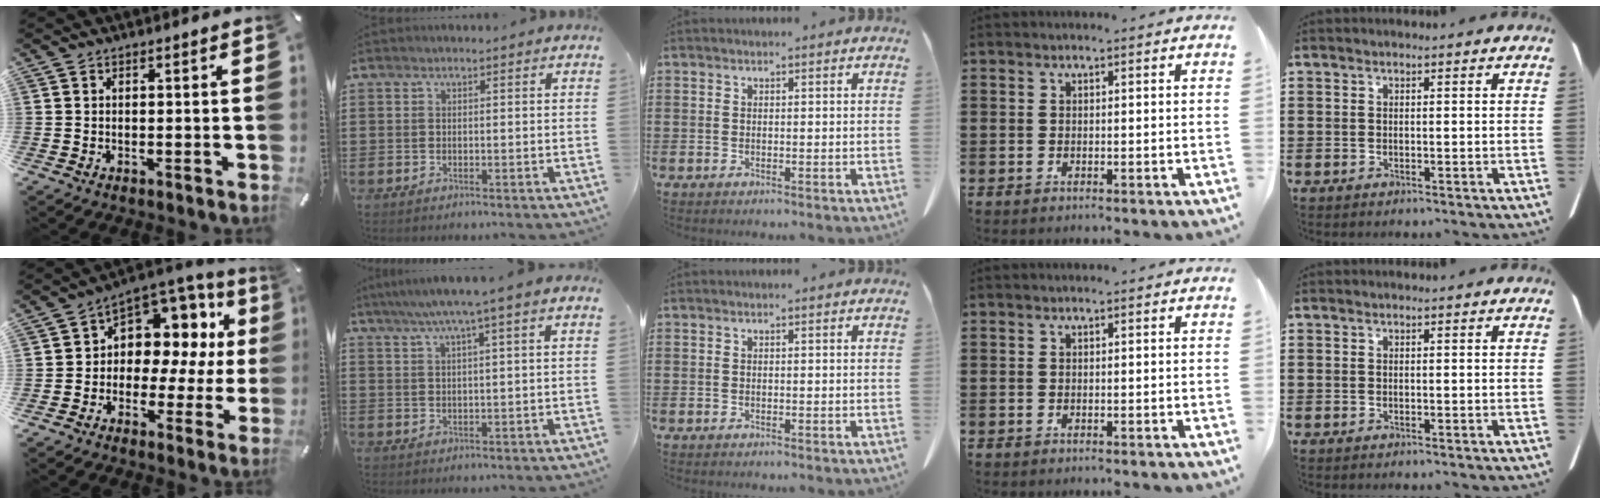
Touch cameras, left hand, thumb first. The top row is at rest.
{"thumb": {"total": 9.3, "force": [2.9, 7.7, 4.4], "torque": [-0.067, -0.043, 0.058]}, "index": {"total": 4.0, "force": [2.2, -0.3, 3.4], "torque": [-0.072, -0.001, 0.033]}}